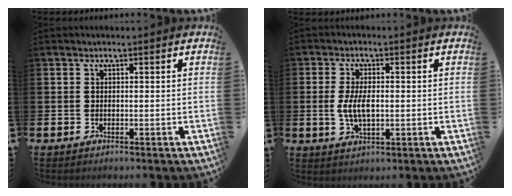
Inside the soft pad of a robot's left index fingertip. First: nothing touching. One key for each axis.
{"total": 4.6, "fx": 0.0, "fy": 2.1, "fz": 4.1, "tx": -0.080, "ty": 0.002, "tz": -0.005}